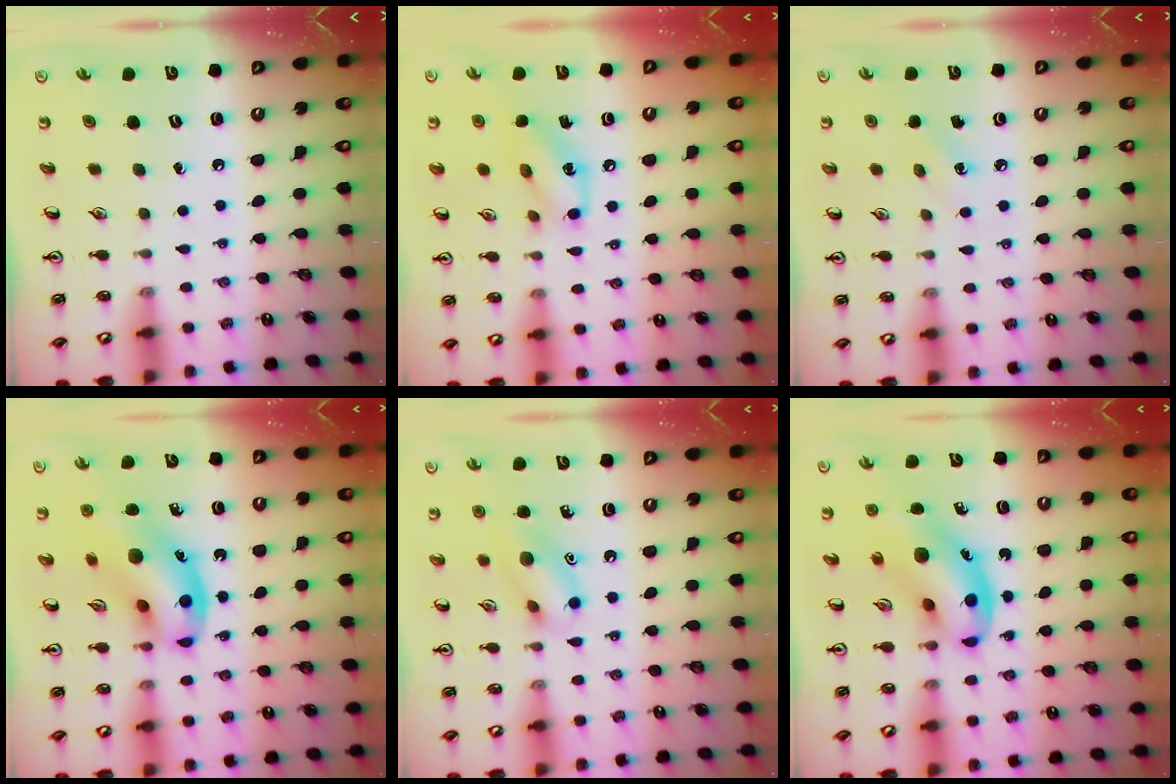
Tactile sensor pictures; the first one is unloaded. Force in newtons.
{"total": 9.5, "press": 9.4, "slide": 1.1}
{"total": 4.3, "press": 4.1, "slide": 1.4}
{"total": 14.6, "press": 14.3, "slide": 2.6}
{"total": 11.0, "press": 11.0, "slide": 0.6}
{"total": 10.9, "press": 10.4, "slide": 3.1}